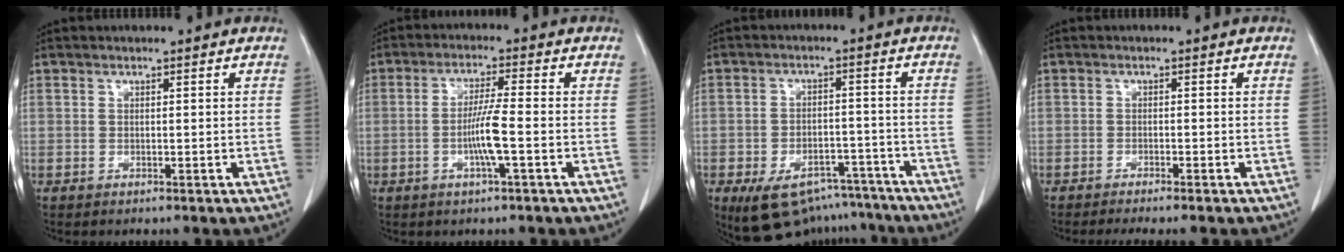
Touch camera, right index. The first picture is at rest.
{"total": 5.5, "force": [-1.6, -0.3, 5.3], "torque": [-0.106, 0.000, -0.030]}
{"total": 12.1, "force": [-9.2, 6.3, 4.6], "torque": [-0.061, 0.020, -0.131]}
{"total": 4.7, "force": [-4.1, -0.2, 2.2], "torque": [-0.021, -0.005, -0.059]}